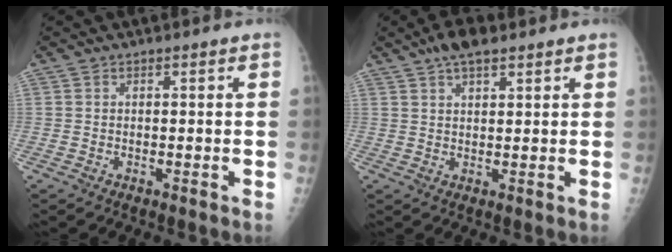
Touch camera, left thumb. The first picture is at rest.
{"total": 6.1, "force": [4.0, 2.3, 3.9], "torque": [-0.058, -0.002, 0.068]}